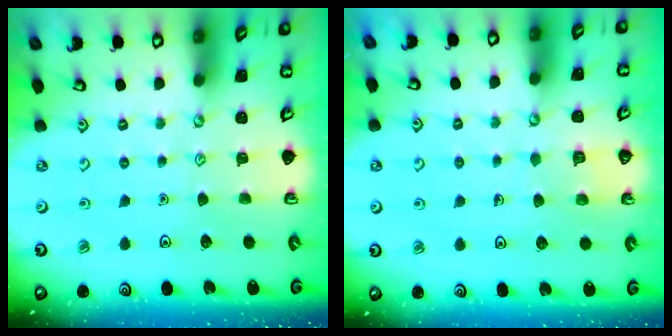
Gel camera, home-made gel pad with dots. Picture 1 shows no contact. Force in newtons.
{"total": 2.9, "press": 2.9, "slide": 0.2}